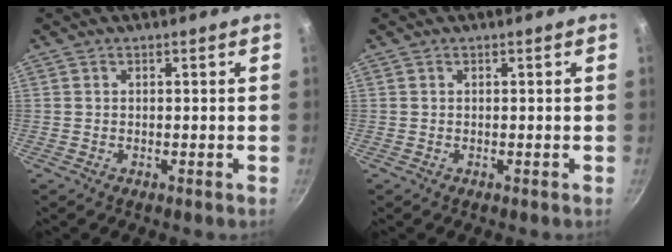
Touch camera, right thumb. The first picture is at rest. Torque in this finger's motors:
{"motor_torque": [0.01, 0.00, -0.03, 0.03, 0.01]}